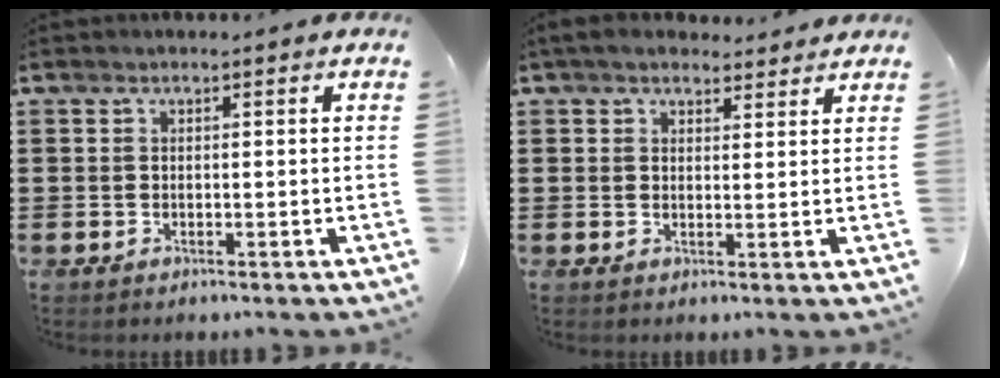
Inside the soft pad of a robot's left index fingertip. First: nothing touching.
{"total": 3.7, "force": [3.2, 1.6, 1.0], "torque": [-0.029, -0.002, 0.061]}